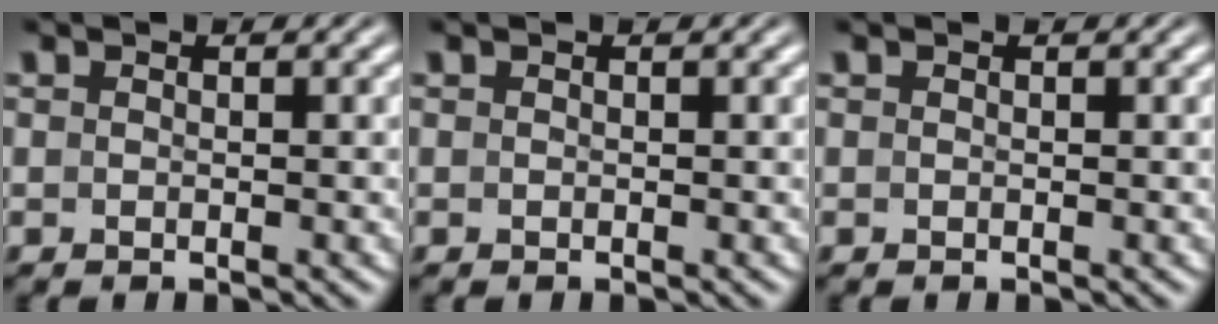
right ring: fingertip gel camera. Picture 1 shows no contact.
{"total": 0.0}
{"total": 0.0}